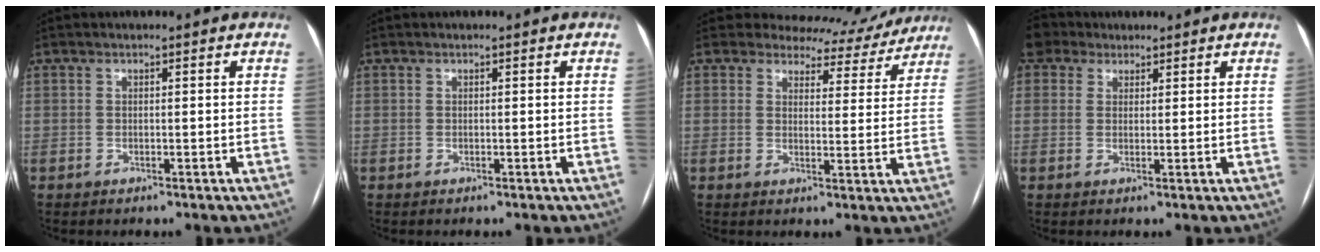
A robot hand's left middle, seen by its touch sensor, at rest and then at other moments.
{"total": 0.0}
{"total": 10.4, "force": [9.7, 3.8, 0.1], "torque": [0.025, -0.014, 0.095]}
{"total": 2.7, "force": [2.4, 1.1, -0.8], "torque": [0.008, 0.016, 0.044]}